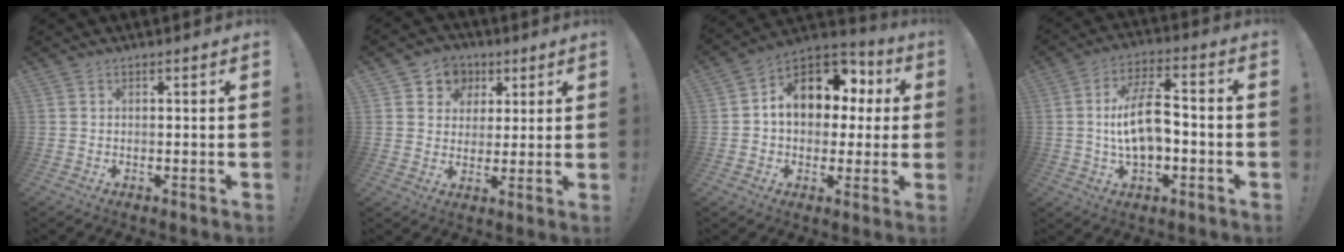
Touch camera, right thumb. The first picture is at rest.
{"total": 7.7, "force": [2.7, 7.1, 1.2], "torque": [-0.011, -0.018, 0.054]}
{"total": 14.0, "force": [3.5, 10.4, 8.7], "torque": [-0.125, -0.009, 0.068]}
{"total": 13.2, "force": [-1.0, 6.7, 11.4], "torque": [-0.194, 0.009, -0.020]}